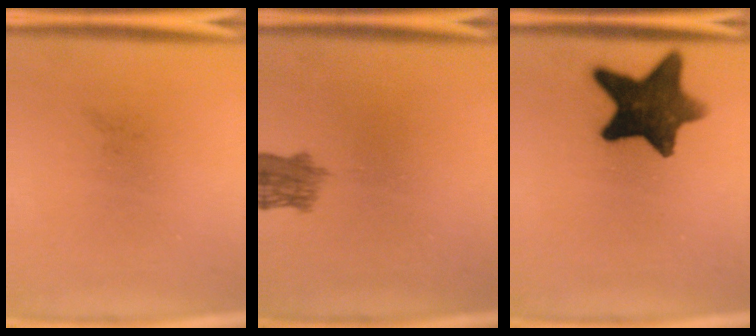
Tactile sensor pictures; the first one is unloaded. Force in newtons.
{"total": 3.5}
{"total": 12.4}